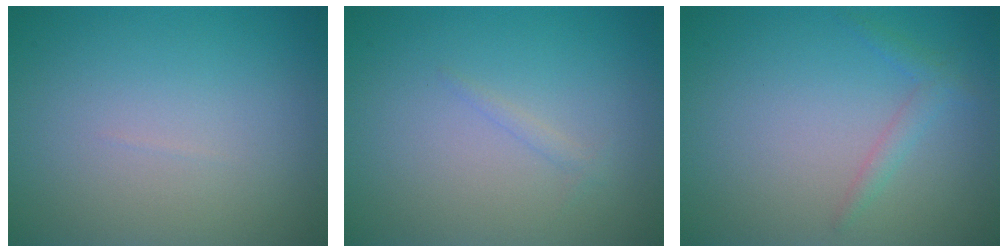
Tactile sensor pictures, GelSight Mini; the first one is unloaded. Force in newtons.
{"total": 0.6, "press": 0.6, "slide": 0.1}
{"total": 1.4, "press": 1.4, "slide": 0.1}